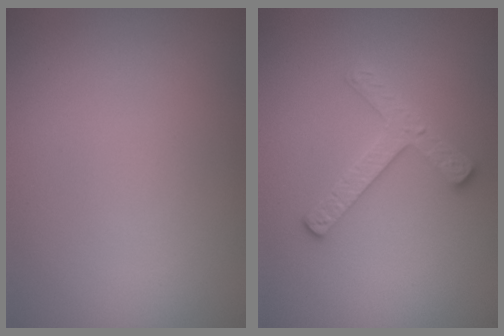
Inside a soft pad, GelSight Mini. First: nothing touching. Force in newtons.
{"total": 2.7, "press": 2.6, "slide": 0.5}